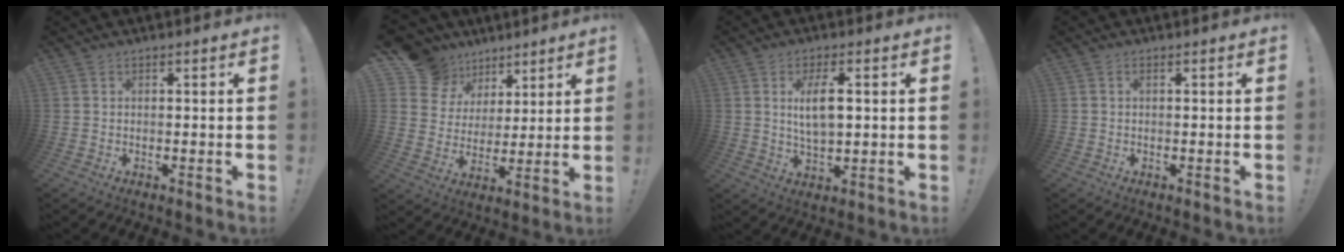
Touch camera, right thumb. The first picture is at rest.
{"total": 13.2, "force": [7.9, 10.1, 3.1], "torque": [-0.057, -0.050, 0.161]}
{"total": 8.0, "force": [1.6, 3.2, 7.2], "torque": [-0.124, -0.004, 0.022]}
{"total": 0.8, "force": [0.0, 0.1, 0.8], "torque": [-0.019, 0.003, 0.000]}